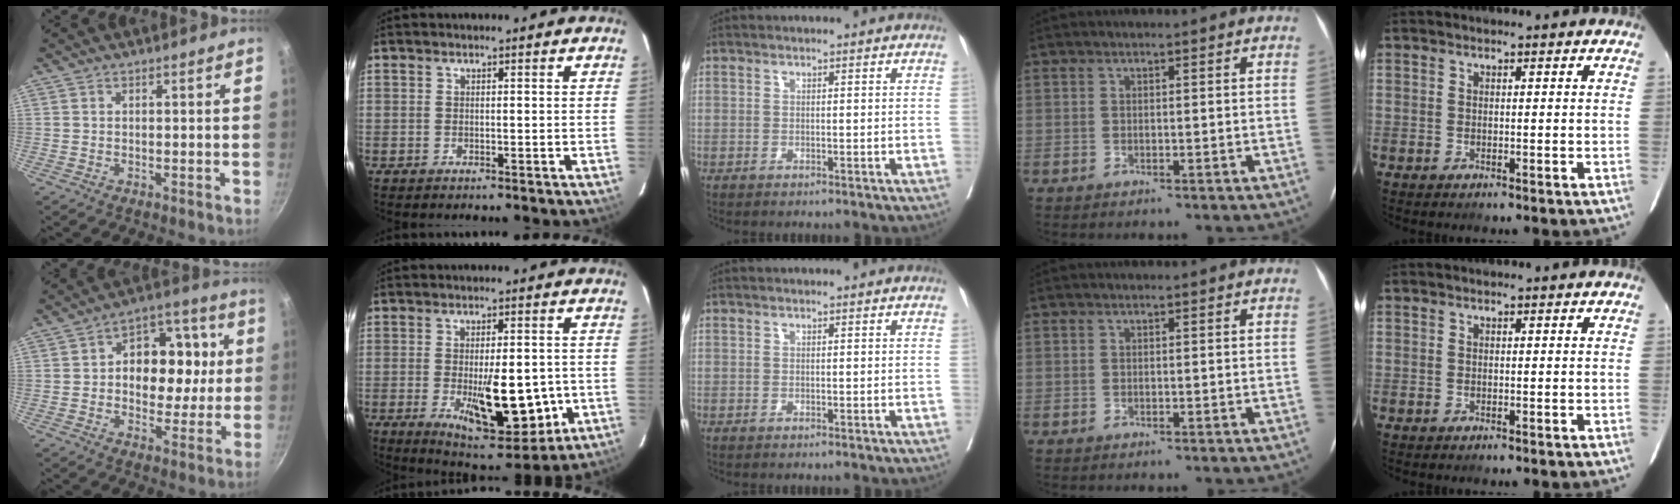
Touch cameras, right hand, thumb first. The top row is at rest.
{"thumb": {"total": 15.1, "force": [1.2, 10.2, 11.0], "torque": [-0.097, 0.028, 0.014]}, "index": {"total": 14.7, "force": [-3.2, 5.3, 13.3], "torque": [-0.203, -0.014, -0.033]}}